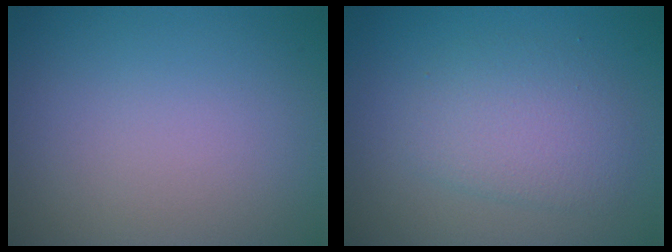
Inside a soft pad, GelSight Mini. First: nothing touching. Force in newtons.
{"total": 3.5, "press": 3.5, "slide": 0.1}